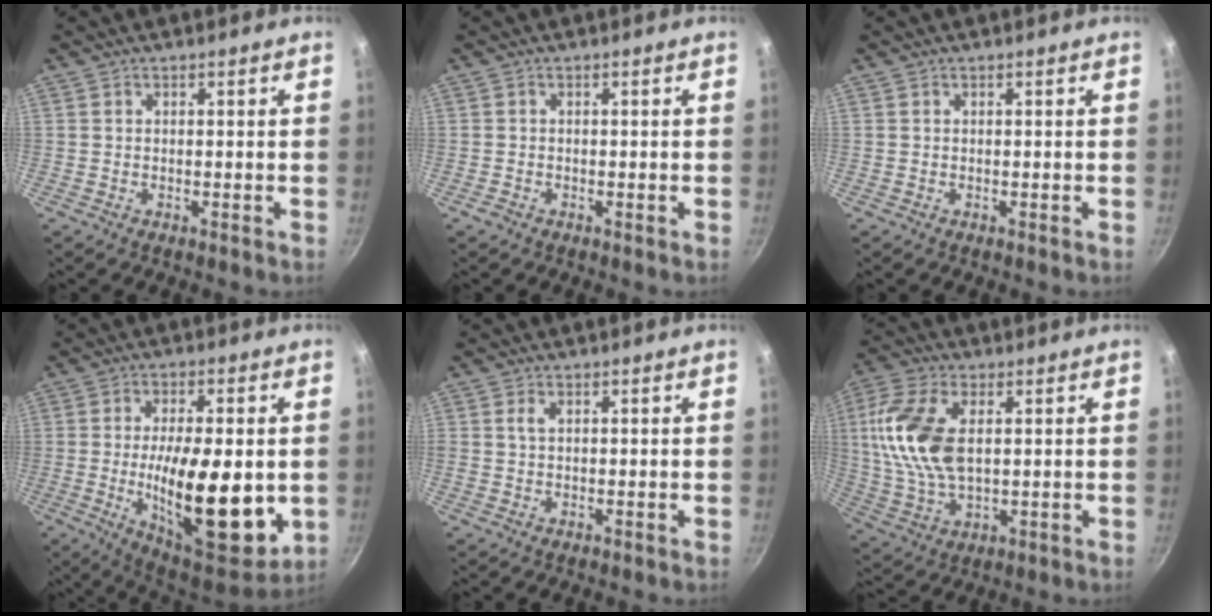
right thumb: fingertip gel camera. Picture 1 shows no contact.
{"total": 0.7, "force": [-0.5, 0.4, 0.3], "torque": [-0.009, 0.003, -0.011]}
{"total": 0.0}
{"total": 21.4, "force": [-2.4, 8.3, 19.6], "torque": [-0.287, -0.011, -0.034]}
{"total": 1.6, "force": [0.5, 1.0, 1.2], "torque": [-0.018, 0.001, 0.008]}
{"total": 14.9, "force": [2.7, 8.3, 12.1], "torque": [-0.239, -0.004, 0.051]}